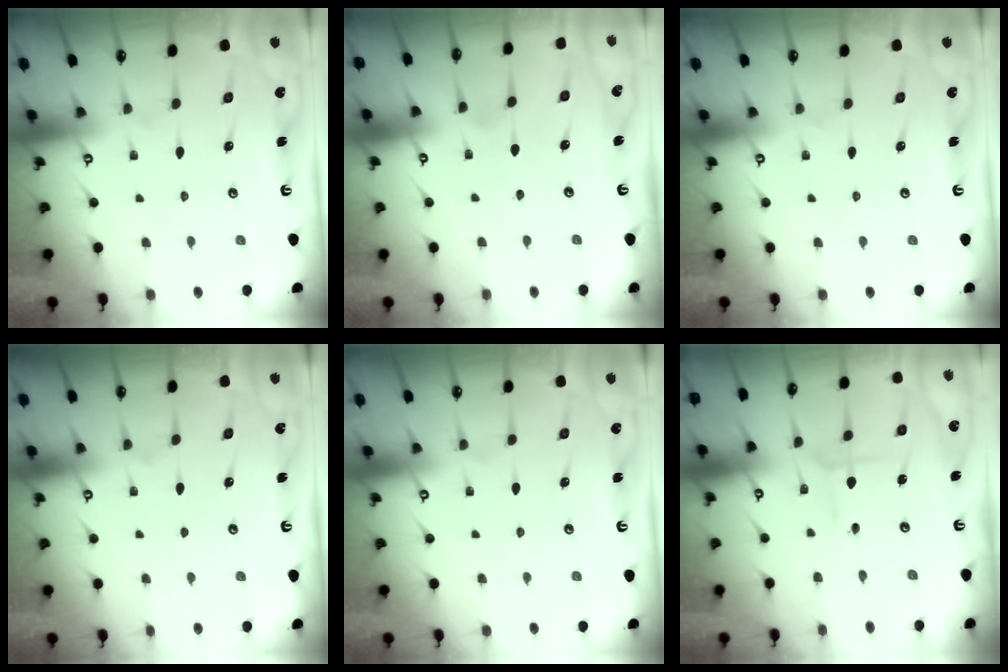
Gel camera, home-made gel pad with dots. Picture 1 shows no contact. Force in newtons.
{"total": 2.5, "press": 2.5, "slide": 0.2}
{"total": 0.0}
{"total": 0.0}
{"total": 0.0}
{"total": 2.9, "press": 2.9, "slide": 0.2}